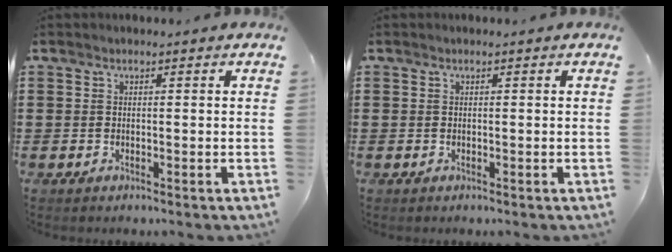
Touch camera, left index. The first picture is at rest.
{"total": 0.0}